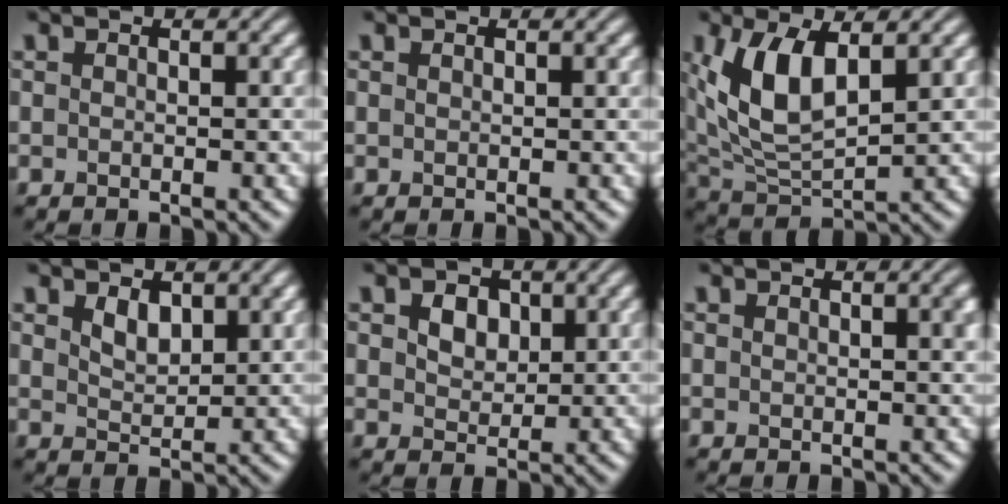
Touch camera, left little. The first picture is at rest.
{"total": 0.0}
{"total": 7.4, "force": [2.2, 3.5, 6.1], "torque": [-0.142, 0.000, 0.045]}
{"total": 2.1, "force": [1.3, 1.1, 1.3], "torque": [-0.027, -0.004, 0.028]}
{"total": 2.9, "force": [1.2, 2.0, 1.7], "torque": [-0.034, 0.002, 0.010]}
{"total": 1.3, "force": [0.6, 0.3, 1.1], "torque": [-0.013, 0.001, 0.010]}